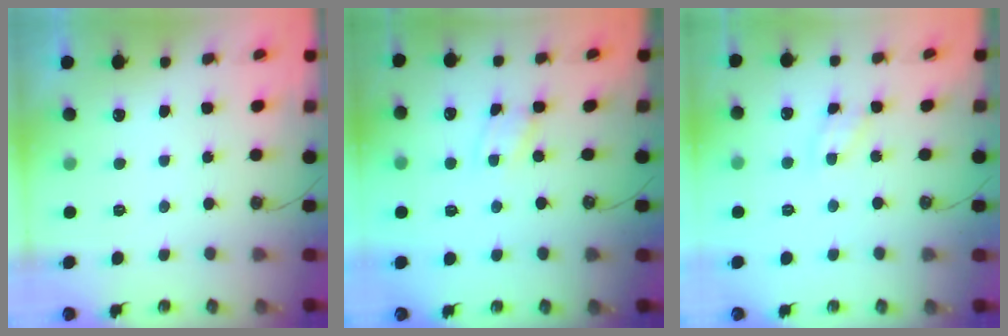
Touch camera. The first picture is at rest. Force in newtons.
{"total": 1.3, "press": 1.3, "slide": 0.0}
{"total": 6.3, "press": 6.3, "slide": 0.0}